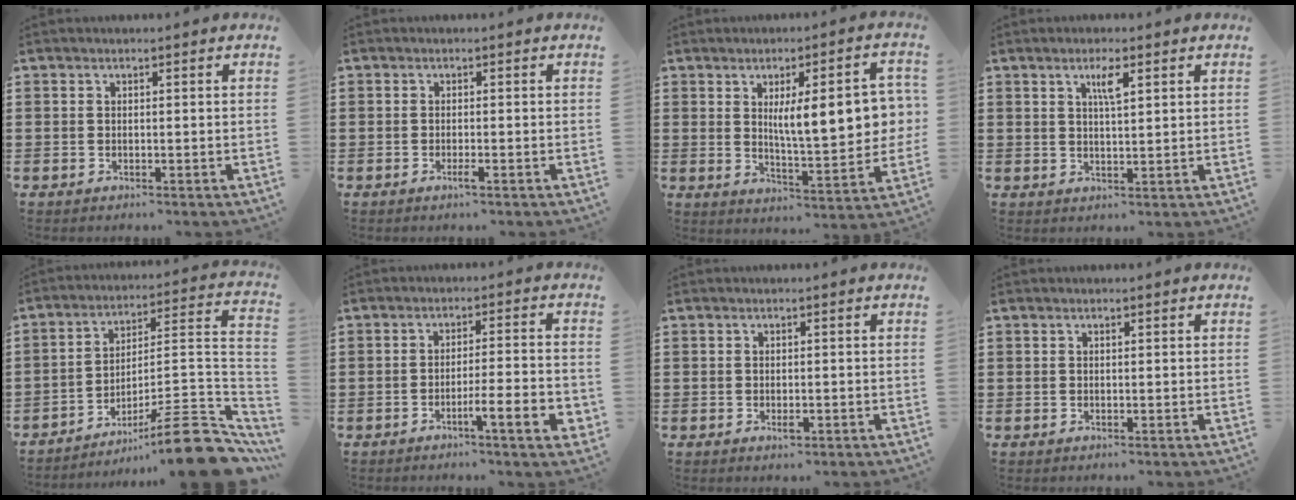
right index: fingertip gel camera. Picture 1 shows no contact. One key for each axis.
{"total": 1.2, "fx": -0.7, "fy": 0.1, "fz": 1.0, "tx": -0.017, "ty": -0.002, "tz": -0.012}
{"total": 11.3, "fx": 2.1, "fy": 3.2, "fz": 10.7, "tx": -0.155, "ty": -0.007, "tz": 0.029}
{"total": 3.2, "fx": 1.6, "fy": 0.7, "fz": 2.8, "tx": -0.051, "ty": 0.002, "tz": 0.023}
{"total": 11.5, "fx": -7.9, "fy": 1.2, "fz": 8.3, "tx": -0.113, "ty": 0.014, "tz": -0.145}
{"total": 6.7, "fx": -3.0, "fy": 0.8, "fz": 6.0, "tx": -0.093, "ty": -0.002, "tz": -0.050}
{"total": 1.0, "fx": -0.4, "fy": 0.5, "fz": 0.8, "tx": -0.016, "ty": -0.002, "tz": -0.006}
{"total": 0.0}